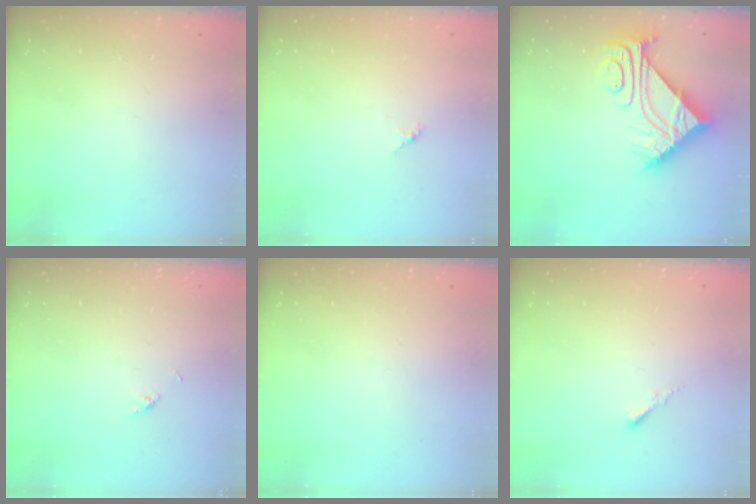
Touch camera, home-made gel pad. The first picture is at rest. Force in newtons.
{"total": 1.5, "press": 1.4, "slide": 0.4}
{"total": 9.9, "press": 9.8, "slide": 0.9}
{"total": 2.1, "press": 2.1, "slide": 0.3}
{"total": 0.0}
{"total": 0.0}